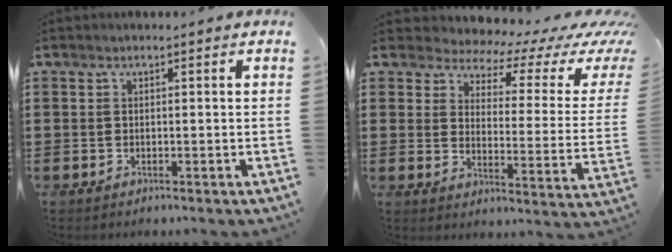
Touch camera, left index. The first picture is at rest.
{"total": 4.5, "force": [3.9, 1.8, 1.5], "torque": [-0.039, -0.039, 0.060]}